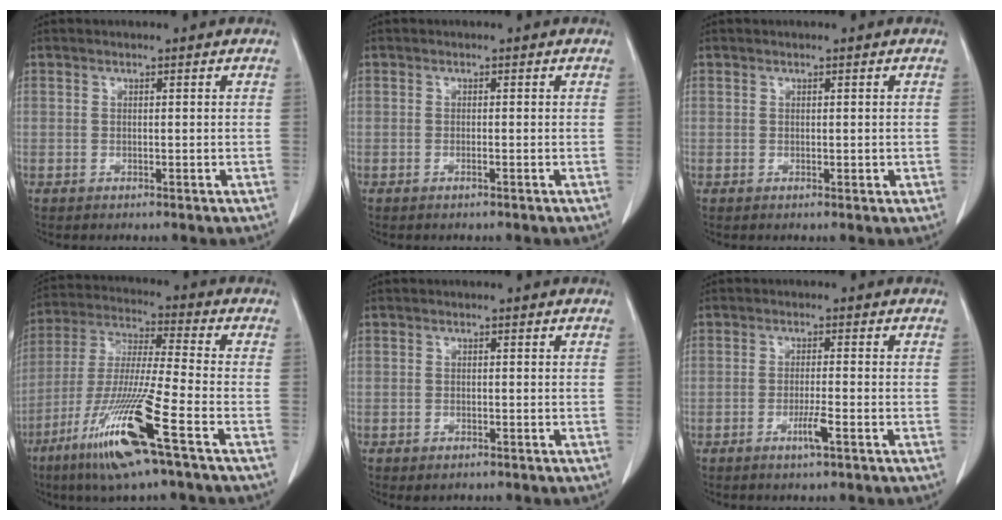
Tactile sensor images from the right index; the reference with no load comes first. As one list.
[{"total": 0.5, "force": [-0.3, -0.1, 0.4], "torque": [-0.009, 0.000, -0.004]}, {"total": 1.0, "force": [0.0, 0.7, 0.7], "torque": [-0.007, -0.001, 0.002]}, {"total": 16.2, "force": [-8.2, -0.4, 14.0], "torque": [-0.300, -0.039, -0.158]}, {"total": 1.2, "force": [-0.8, 0.6, 0.7], "torque": [-0.013, -0.002, -0.003]}, {"total": 3.0, "force": [-1.5, -0.2, 2.6], "torque": [-0.051, -0.005, -0.028]}]